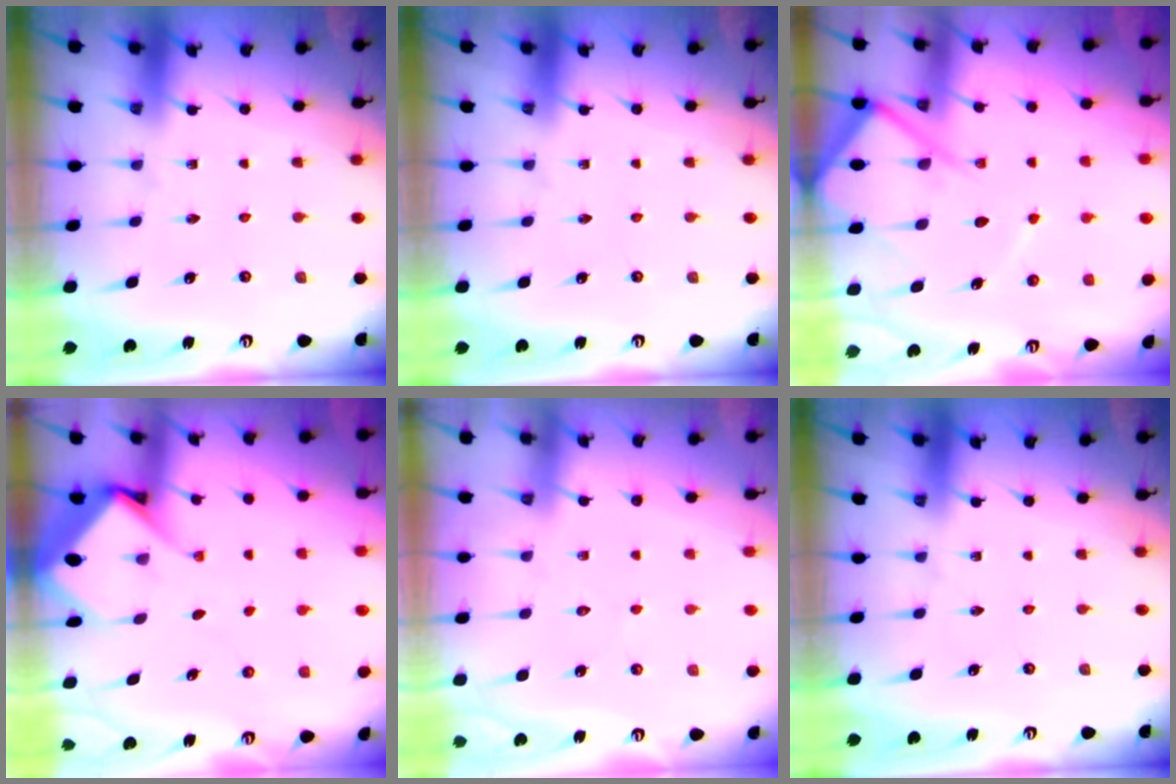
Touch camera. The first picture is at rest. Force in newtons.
{"total": 0.0}
{"total": 11.7, "press": 11.7, "slide": 1.1}
{"total": 7.8, "press": 7.7, "slide": 0.8}
{"total": 3.7, "press": 3.6, "slide": 0.5}
{"total": 0.0}